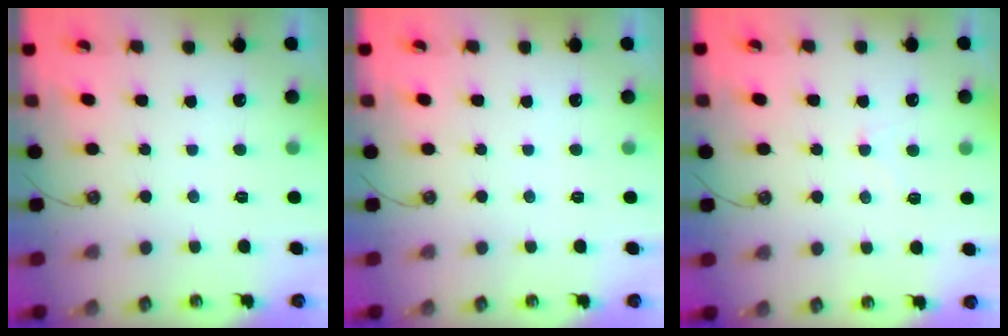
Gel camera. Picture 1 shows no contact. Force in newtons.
{"total": 0.0}
{"total": 0.9, "press": 0.9, "slide": 0.4}